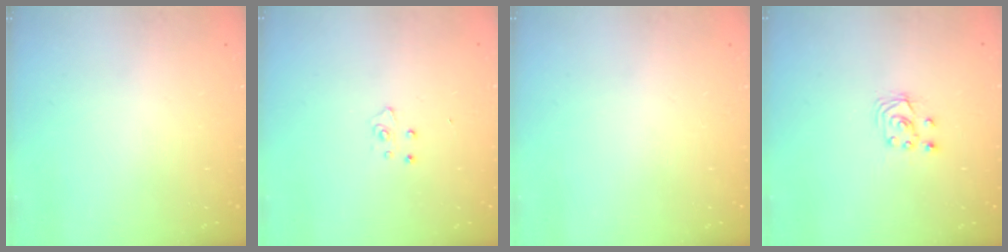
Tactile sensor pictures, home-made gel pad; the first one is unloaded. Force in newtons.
{"total": 3.9, "press": 3.9, "slide": 0.3}
{"total": 0.0}
{"total": 3.5, "press": 3.5, "slide": 0.4}